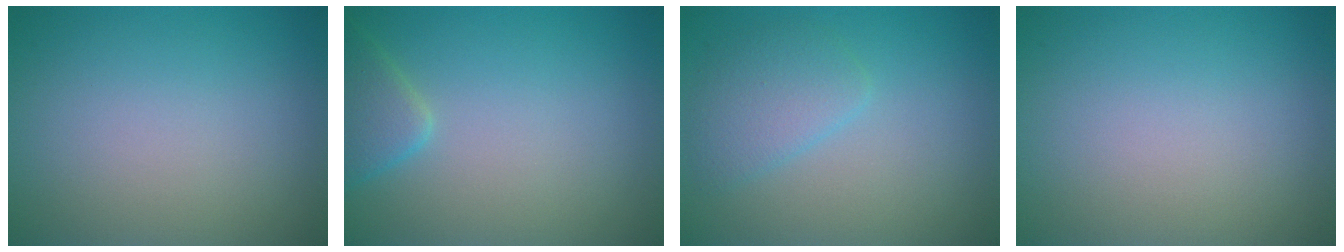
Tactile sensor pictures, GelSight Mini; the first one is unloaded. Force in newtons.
{"total": 2.4, "press": 2.4, "slide": 0.1}
{"total": 2.7, "press": 2.7, "slide": 0.1}
{"total": 0.0}